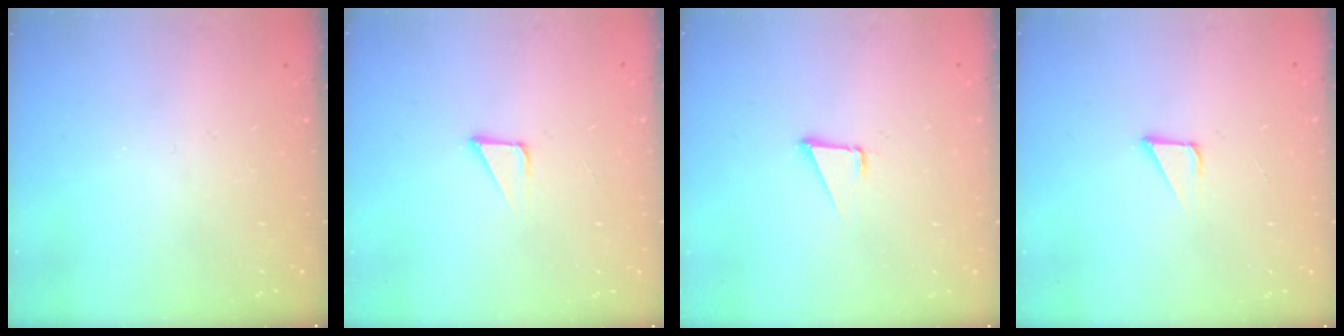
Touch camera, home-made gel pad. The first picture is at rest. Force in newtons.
{"total": 2.2, "press": 2.2, "slide": 0.2}
{"total": 1.7, "press": 1.7, "slide": 0.1}
{"total": 2.2, "press": 2.2, "slide": 0.2}